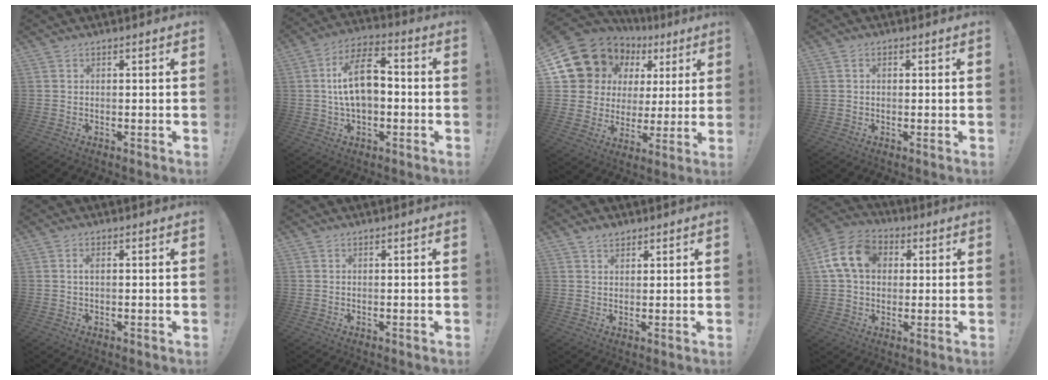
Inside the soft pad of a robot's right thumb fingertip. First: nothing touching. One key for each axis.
{"total": 13.8, "fx": -0.1, "fy": 7.9, "fz": 11.3, "tx": -0.183, "ty": 0.013, "tz": -0.004}
{"total": 14.3, "fx": 9.5, "fy": 9.3, "fz": 5.3, "tx": -0.095, "ty": -0.063, "tz": 0.194}
{"total": 1.3, "fx": -0.2, "fy": 1.1, "fz": 0.7, "tx": -0.014, "ty": 0.005, "tz": -0.003}
{"total": 1.3, "fx": 0.2, "fy": 0.5, "fz": 1.2, "tx": -0.027, "ty": 0.004, "tz": 0.003}
{"total": 0.0}
{"total": 2.6, "fx": 2.1, "fy": 1.4, "fz": 0.7, "tx": -0.008, "ty": -0.012, "tz": 0.037}
{"total": 14.5, "fx": 3.7, "fy": 11.0, "fz": 8.8, "tx": -0.152, "ty": 0.008, "tz": 0.075}